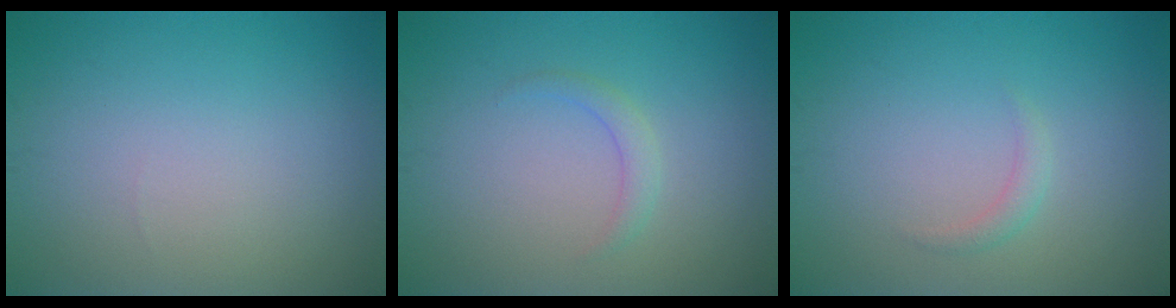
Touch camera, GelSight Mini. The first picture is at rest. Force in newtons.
{"total": 1.2, "press": 1.2, "slide": 0.1}
{"total": 1.0, "press": 1.0, "slide": 0.0}